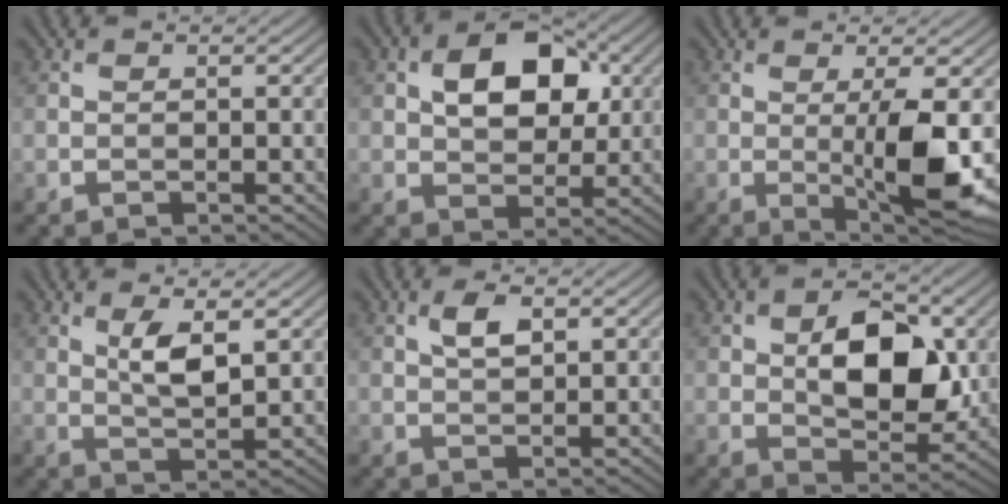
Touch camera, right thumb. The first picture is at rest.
{"total": 9.3, "force": [2.4, 5.9, 6.8], "torque": [-0.113, 0.009, 0.035]}
{"total": 8.7, "force": [-0.6, 1.6, 8.5], "torque": [-0.143, -0.003, -0.007]}
{"total": 4.7, "force": [1.6, 1.5, 4.2], "torque": [-0.090, -0.006, 0.033]}
{"total": 3.2, "force": [1.2, 1.4, 2.6], "torque": [-0.055, 0.004, 0.024]}
{"total": 10.0, "force": [1.3, 5.7, 8.1], "torque": [-0.134, -0.001, 0.021]}